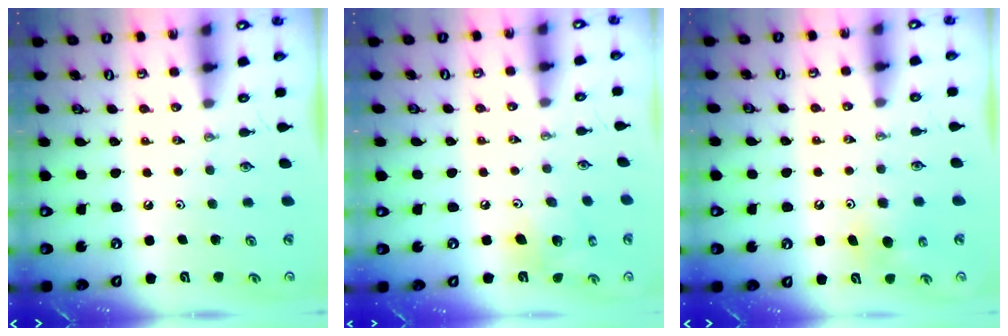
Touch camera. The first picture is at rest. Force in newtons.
{"total": 10.6, "press": 10.5, "slide": 1.0}
{"total": 6.1, "press": 6.1, "slide": 0.6}